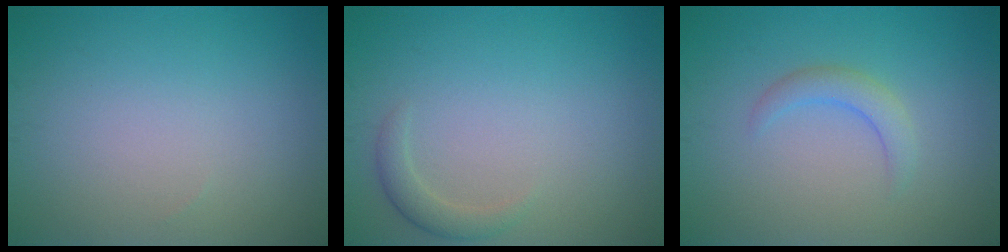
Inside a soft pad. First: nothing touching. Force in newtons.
{"total": 1.6, "press": 1.6, "slide": 0.1}
{"total": 2.0, "press": 2.0, "slide": 0.3}